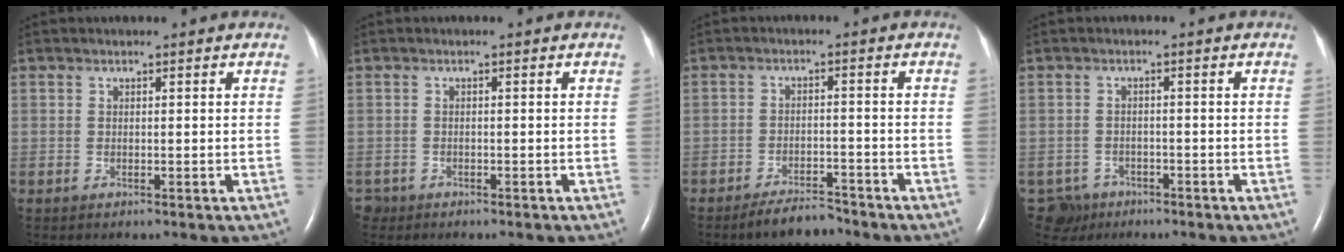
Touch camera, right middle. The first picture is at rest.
{"total": 1.5, "force": [-1.1, 1.0, -0.1], "torque": [-0.006, 0.003, -0.017]}
{"total": 4.4, "force": [-4.1, 1.0, 1.4], "torque": [-0.031, -0.007, -0.069]}
{"total": 3.7, "force": [-2.5, 2.7, -0.5], "torque": [0.008, 0.006, -0.040]}